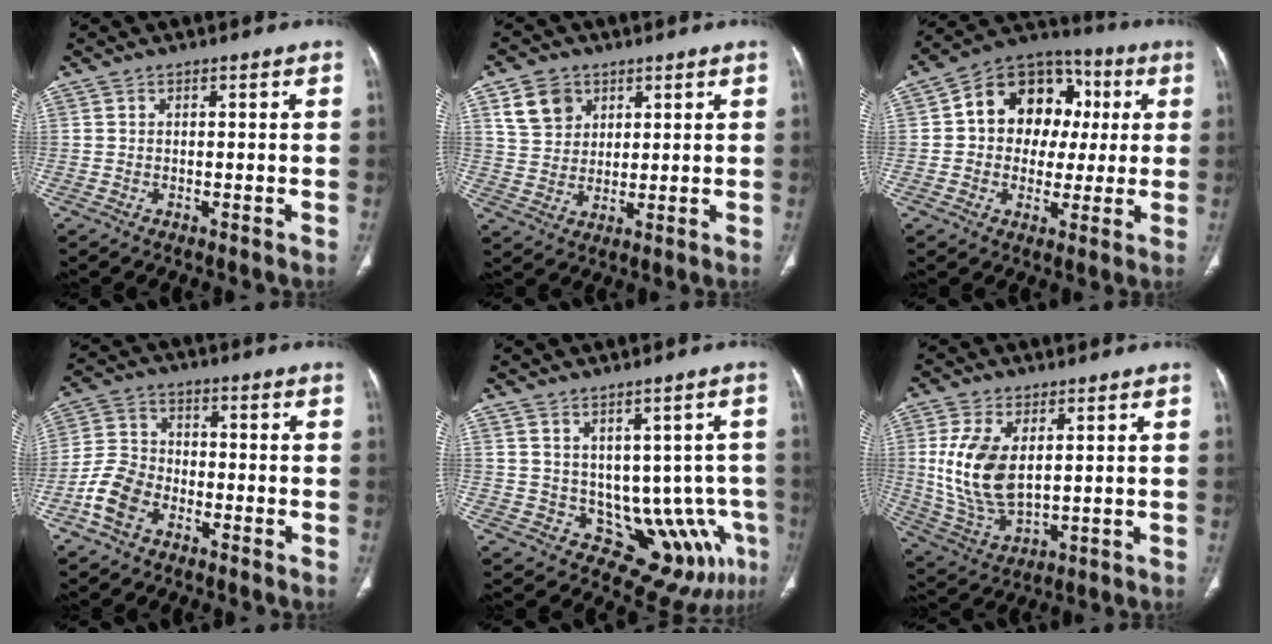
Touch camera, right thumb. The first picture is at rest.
{"total": 7.7, "force": [3.8, 6.0, 3.1], "torque": [-0.034, -0.013, 0.076]}
{"total": 16.5, "force": [2.5, 13.0, 9.8], "torque": [-0.094, 0.027, 0.030]}
{"total": 7.9, "force": [-4.1, 5.3, 4.2], "torque": [-0.082, 0.026, -0.085]}
{"total": 11.2, "force": [-1.2, 7.3, 8.4], "torque": [-0.085, 0.004, 0.016]}
{"total": 13.1, "force": [2.4, 7.4, 10.6], "torque": [-0.213, -0.016, 0.062]}